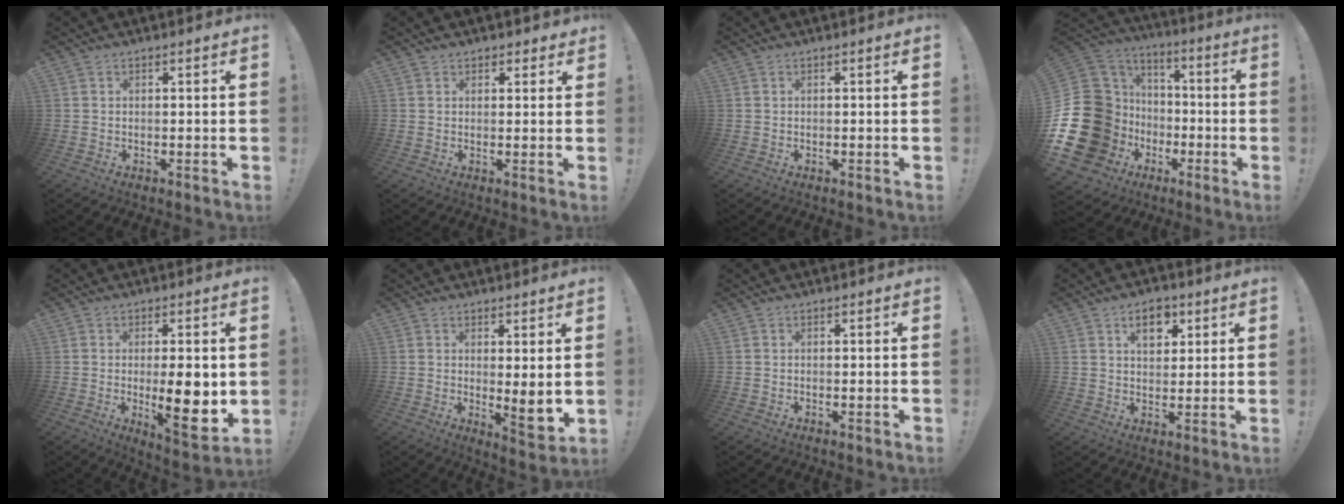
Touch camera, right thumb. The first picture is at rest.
{"total": 2.3, "force": [1.3, 1.8, 0.5], "torque": [0.010, -0.010, 0.021]}
{"total": 0.0}
{"total": 29.1, "force": [-6.1, 23.3, 16.3], "torque": [-0.317, 0.007, -0.021]}
{"total": 12.6, "force": [-0.7, 3.1, 12.2], "torque": [-0.176, -0.019, -0.009]}
{"total": 5.5, "force": [1.6, 0.8, 5.2], "torque": [-0.050, -0.040, 0.029]}
{"total": 0.0}
{"total": 8.1, "force": [3.9, 5.3, 4.6], "torque": [-0.062, -0.006, 0.068]}